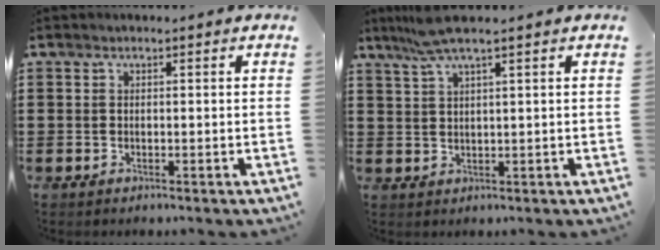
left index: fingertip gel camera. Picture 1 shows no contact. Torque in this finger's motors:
{"motor_torque": [0.59, -0.67, 0.35, 0.14]}